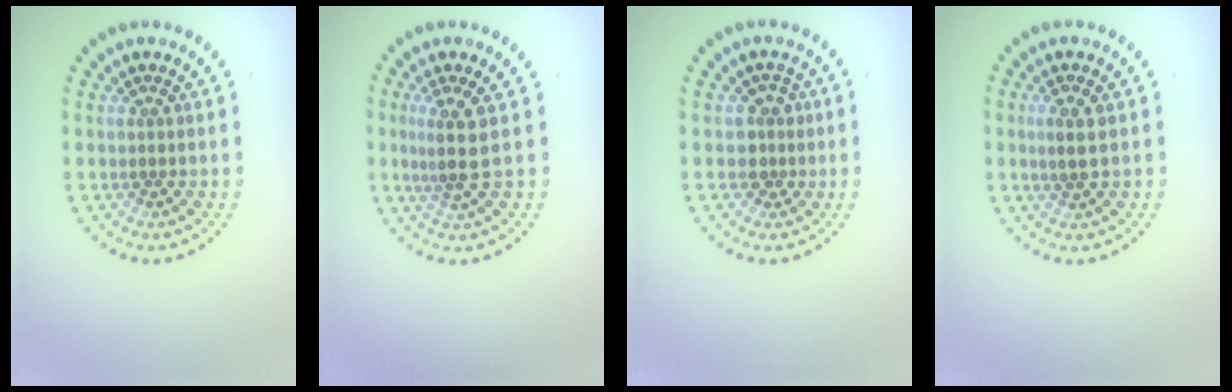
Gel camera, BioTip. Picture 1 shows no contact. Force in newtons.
{"total": 2.8, "press": 2.0, "slide": 2.0}
{"total": 1.8, "press": 1.4, "slide": 1.0}
{"total": 1.8, "press": 1.7, "slide": 0.7}